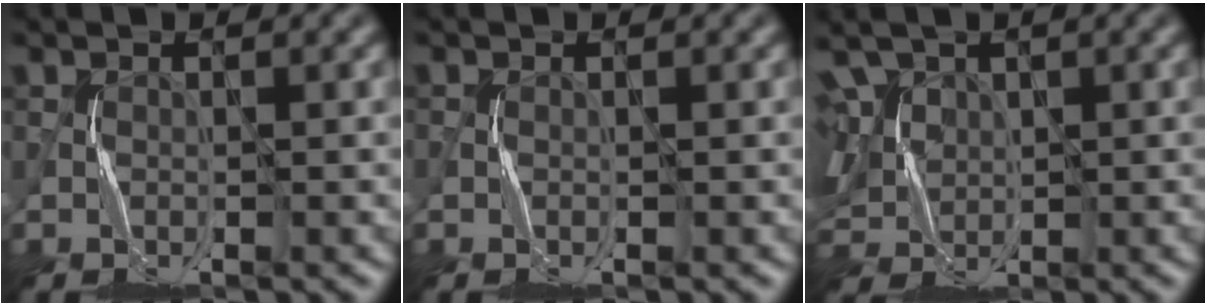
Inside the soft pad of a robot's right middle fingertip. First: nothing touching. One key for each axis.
{"total": 0.0}
{"total": 7.5, "fx": 2.2, "fy": 5.3, "fz": 4.8, "tx": -0.138, "ty": 0.027, "tz": 0.045}